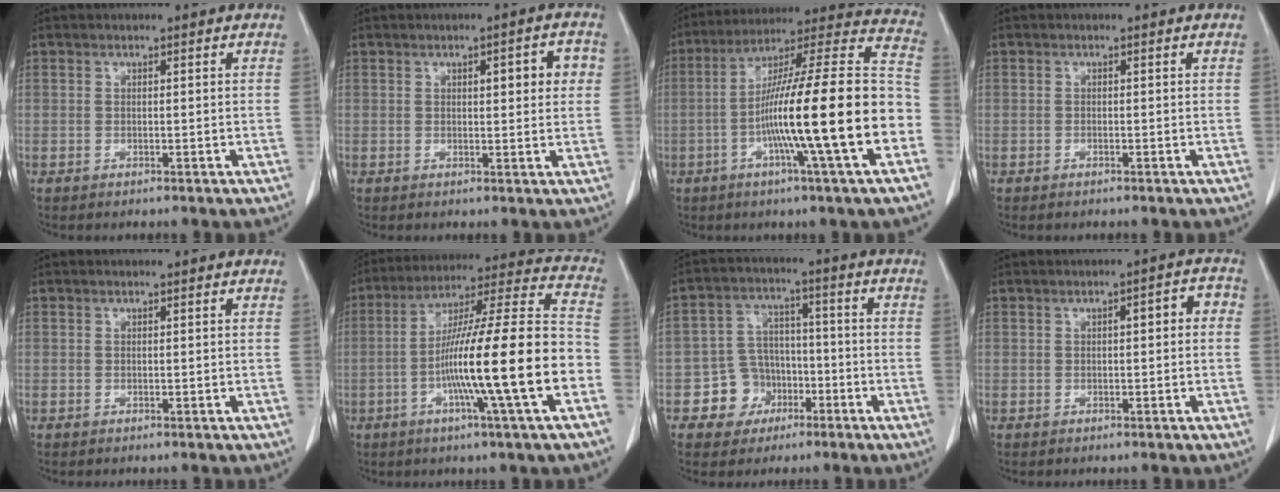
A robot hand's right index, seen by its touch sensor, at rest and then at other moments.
{"total": 4.7, "force": [1.2, 1.3, 4.3], "torque": [-0.056, 0.010, 0.014]}
{"total": 22.5, "force": [-5.8, -0.1, 21.7], "torque": [-0.319, 0.005, -0.104]}
{"total": 0.0}
{"total": 0.0}
{"total": 19.9, "force": [-5.6, -0.4, 19.1], "torque": [-0.307, 0.002, -0.099]}
{"total": 7.0, "force": [-3.0, 6.3, 1.3], "torque": [-0.018, 0.019, -0.040]}
{"total": 3.2, "force": [0.1, 1.0, 3.0], "torque": [-0.037, 0.019, -0.002]}